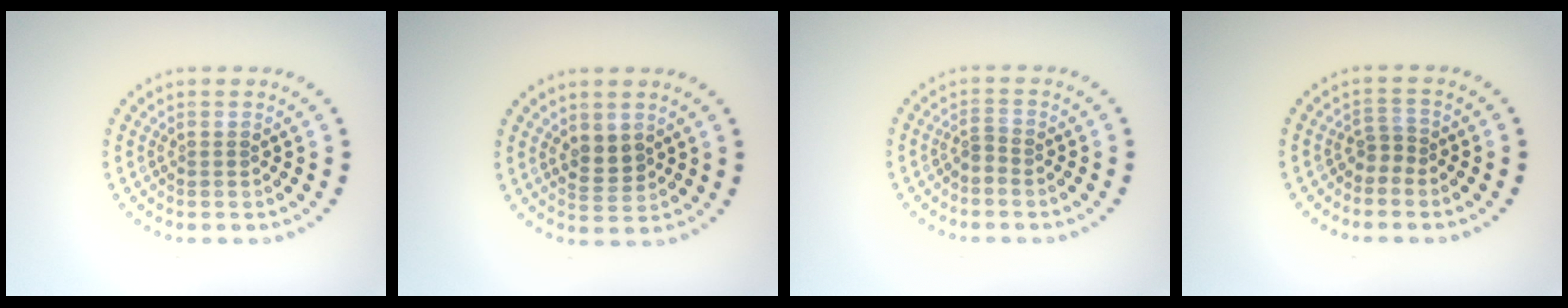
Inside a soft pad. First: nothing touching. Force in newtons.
{"total": 2.1, "press": 2.0, "slide": 0.6}
{"total": 1.0, "press": 0.5, "slide": 0.8}
{"total": 1.5, "press": 1.0, "slide": 1.1}